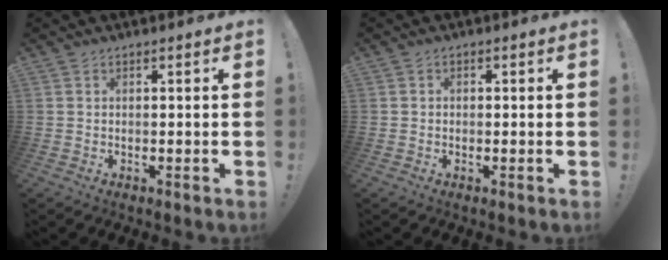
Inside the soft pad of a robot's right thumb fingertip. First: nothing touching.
{"total": 1.0, "force": [-0.4, 0.8, 0.3], "torque": [-0.005, 0.004, -0.008]}